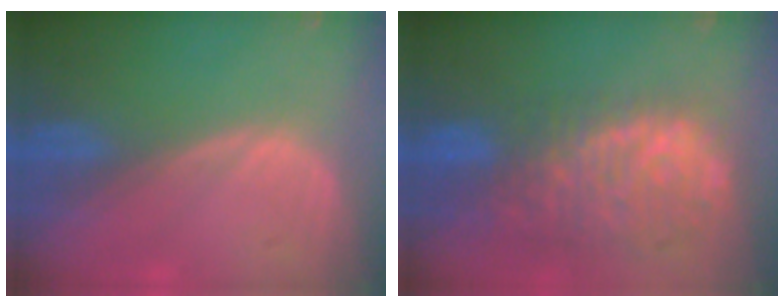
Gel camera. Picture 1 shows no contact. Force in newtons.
{"total": 11.8, "press": 9.8, "slide": 6.6}